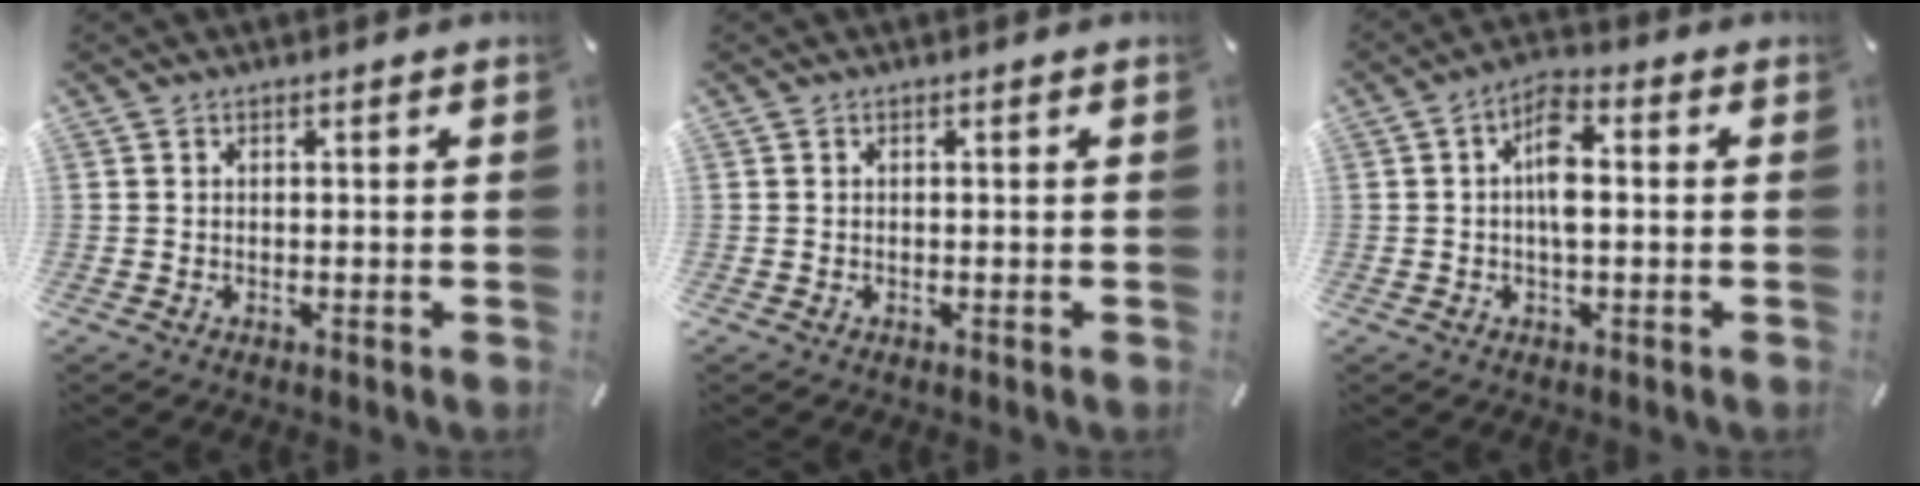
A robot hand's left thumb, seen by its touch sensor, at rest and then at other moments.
{"total": 0.0}
{"total": 6.6, "force": [0.0, 2.9, 5.9], "torque": [-0.108, 0.012, -0.003]}